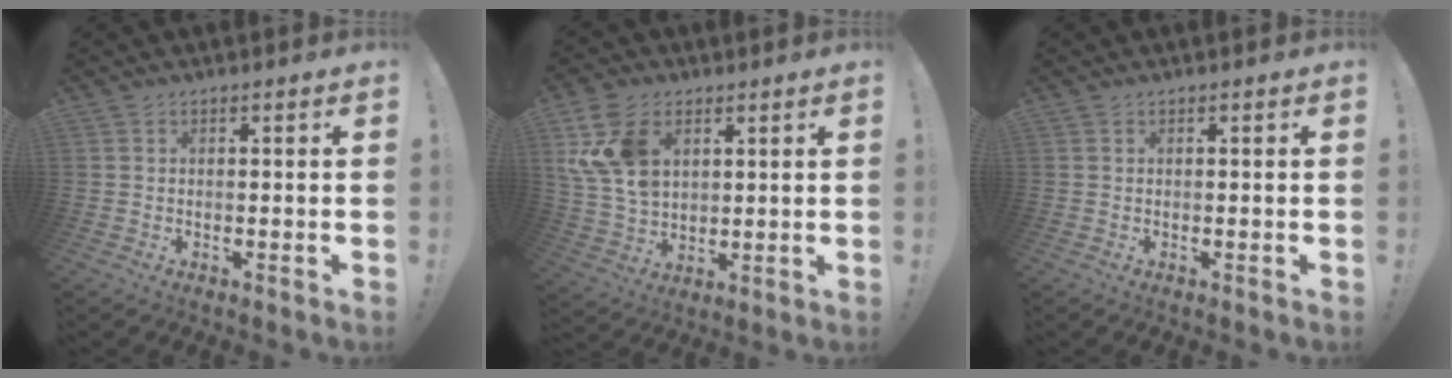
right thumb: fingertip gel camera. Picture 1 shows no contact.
{"total": 14.6, "force": [5.4, 10.0, 9.1], "torque": [-0.186, -0.014, 0.109]}
{"total": 0.0}